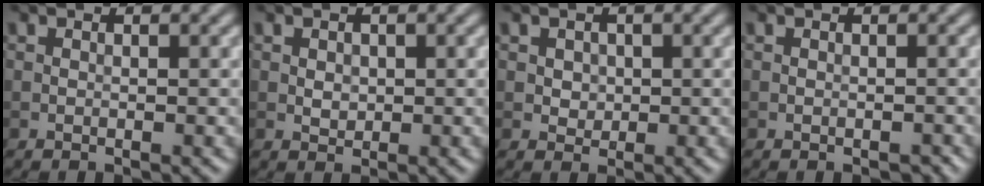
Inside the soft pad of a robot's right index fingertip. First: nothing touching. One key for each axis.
{"total": 1.1, "fx": 0.2, "fy": 0.9, "fz": 0.6, "tx": -0.011, "ty": -0.003, "tz": 0.005}
{"total": 1.2, "fx": 0.2, "fy": 1.1, "fz": 0.5, "tx": -0.008, "ty": -0.001, "tz": 0.007}
{"total": 0.6, "fx": -0.3, "fy": 0.3, "fz": 0.3, "tx": -0.004, "ty": -0.002, "tz": -0.003}